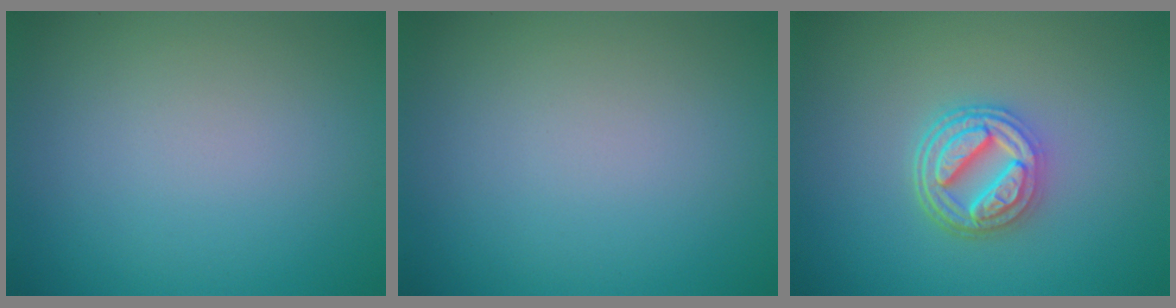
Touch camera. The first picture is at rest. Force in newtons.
{"total": 0.0}
{"total": 4.7, "press": 3.7, "slide": 2.9}